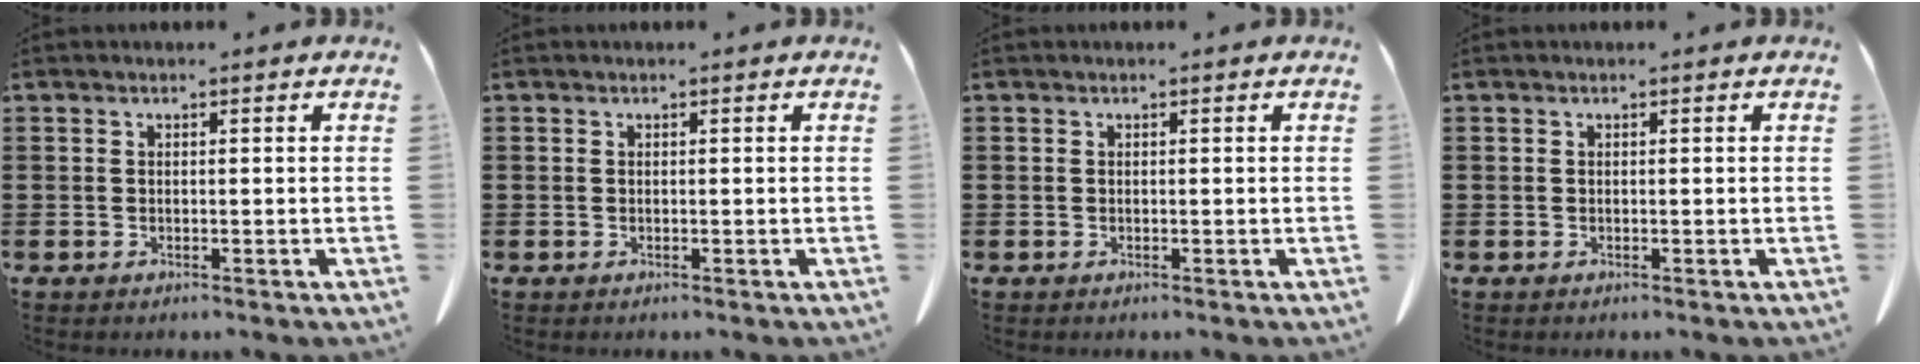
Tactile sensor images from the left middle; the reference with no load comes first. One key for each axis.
{"total": 0.0}
{"total": 0.0}
{"total": 0.0}